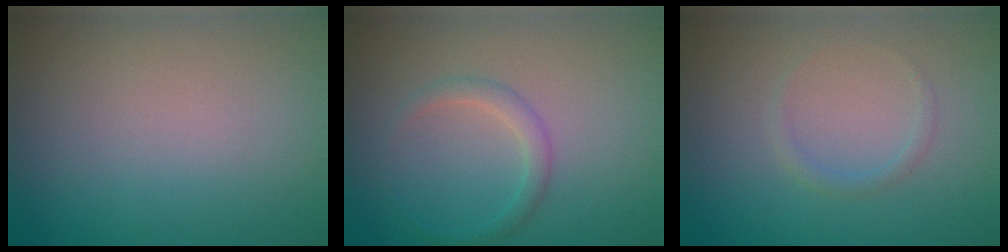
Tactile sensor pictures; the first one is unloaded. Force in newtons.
{"total": 1.6, "press": 1.6, "slide": 0.1}
{"total": 0.9, "press": 0.9, "slide": 0.0}